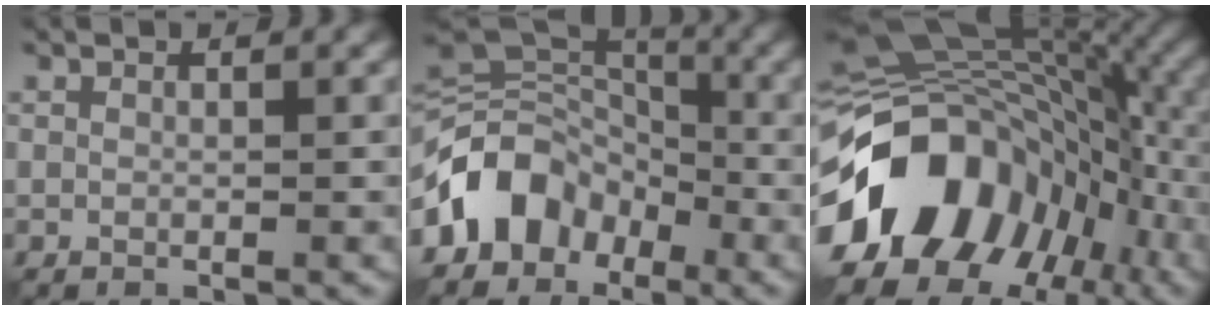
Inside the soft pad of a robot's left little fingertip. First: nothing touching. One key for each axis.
{"total": 8.0, "fx": -4.2, "fy": 5.8, "fz": 3.5, "tx": -0.051, "ty": 0.008, "tz": -0.099}
{"total": 17.0, "fx": -5.3, "fy": 11.9, "fz": 10.8, "tx": -0.189, "ty": -0.002, "tz": -0.102}